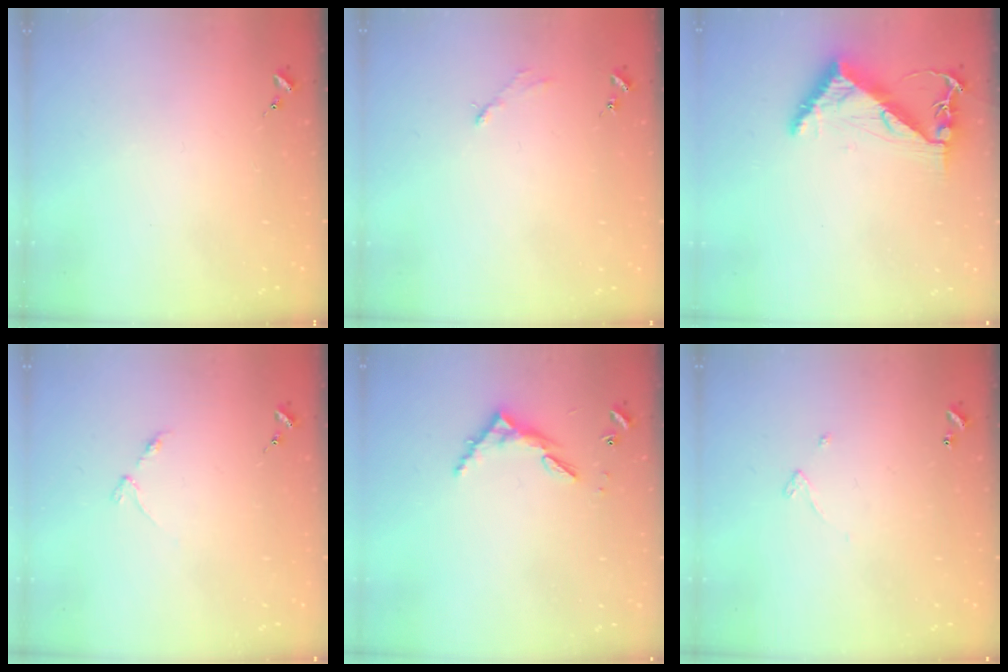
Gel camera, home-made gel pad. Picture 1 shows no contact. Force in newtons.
{"total": 2.9, "press": 2.9, "slide": 0.4}
{"total": 6.8, "press": 6.8, "slide": 0.9}
{"total": 3.2, "press": 3.1, "slide": 0.5}
{"total": 6.3, "press": 6.3, "slide": 0.5}
{"total": 2.6, "press": 2.6, "slide": 0.2}